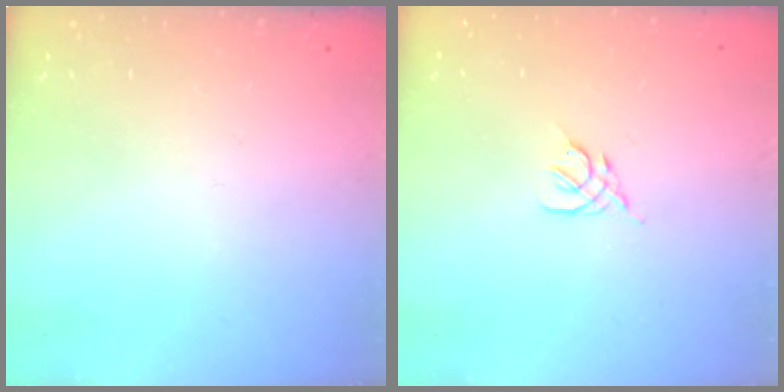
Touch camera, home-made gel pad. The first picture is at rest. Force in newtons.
{"total": 2.4, "press": 2.3, "slide": 0.6}